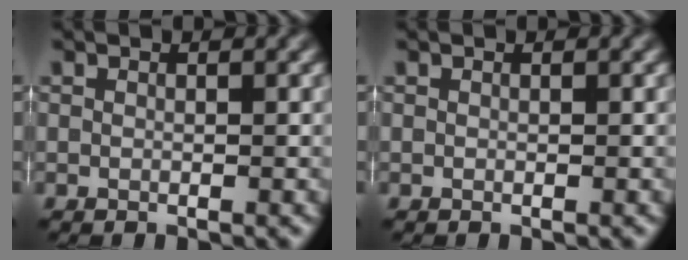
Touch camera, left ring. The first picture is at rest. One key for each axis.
{"total": 0.0}